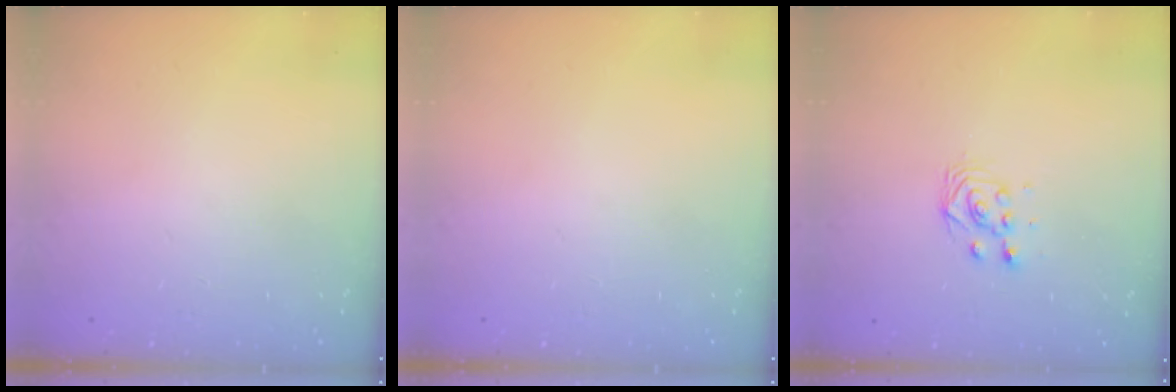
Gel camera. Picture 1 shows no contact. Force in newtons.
{"total": 0.0}
{"total": 2.8, "press": 2.5, "slide": 1.3}